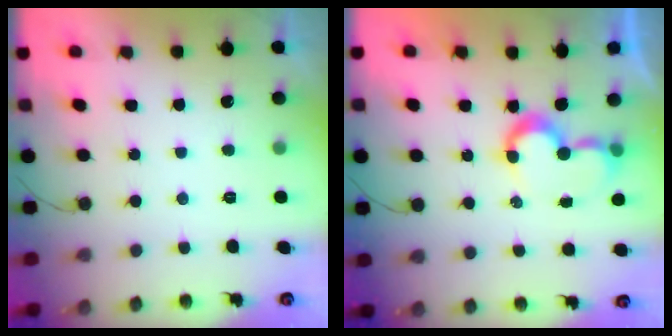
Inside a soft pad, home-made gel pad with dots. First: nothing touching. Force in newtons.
{"total": 7.8, "press": 7.8, "slide": 0.6}